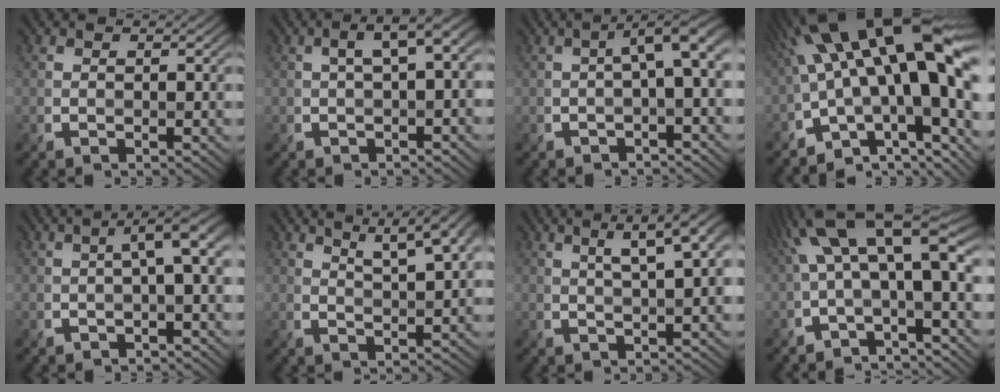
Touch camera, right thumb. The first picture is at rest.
{"total": 4.1, "force": [0.5, 1.1, 3.9], "torque": [-0.063, 0.015, 0.009]}
{"total": 4.3, "force": [-0.3, 0.9, 4.2], "torque": [-0.060, 0.013, -0.006]}
{"total": 20.0, "force": [0.6, 8.0, 18.3], "torque": [-0.264, 0.001, 0.021]}
{"total": 3.9, "force": [-0.2, 0.7, 3.8], "torque": [-0.055, 0.015, -0.004]}
{"total": 9.3, "force": [5.6, 2.7, 6.9], "torque": [-0.096, 0.022, 0.068]}
{"total": 7.8, "force": [2.9, 2.0, 6.9], "torque": [-0.069, 0.034, 0.031]}
{"total": 13.3, "force": [1.2, 4.7, 12.4], "torque": [-0.221, 0.019, 0.015]}